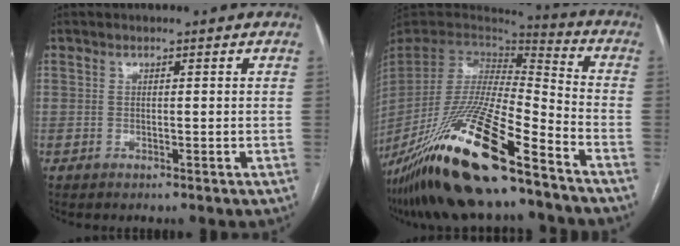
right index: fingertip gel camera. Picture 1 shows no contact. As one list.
[{"total": 25.3, "force": [-17.0, 3.1, 18.4], "torque": [-0.363, -0.059, -0.312]}]